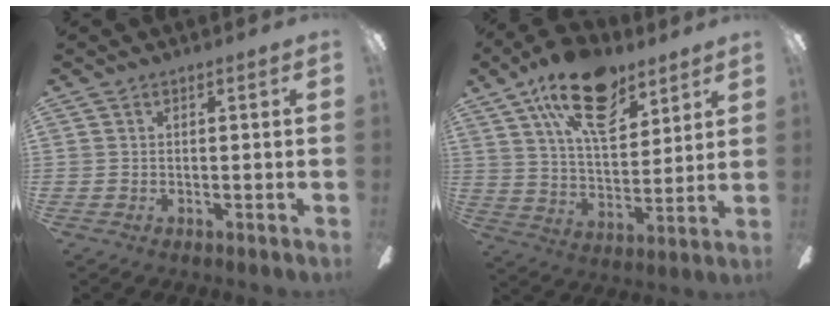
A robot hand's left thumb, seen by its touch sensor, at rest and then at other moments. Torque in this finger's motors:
{"motor_torque": [0.44, 0.53, 1.63, -1.14, 0.30]}